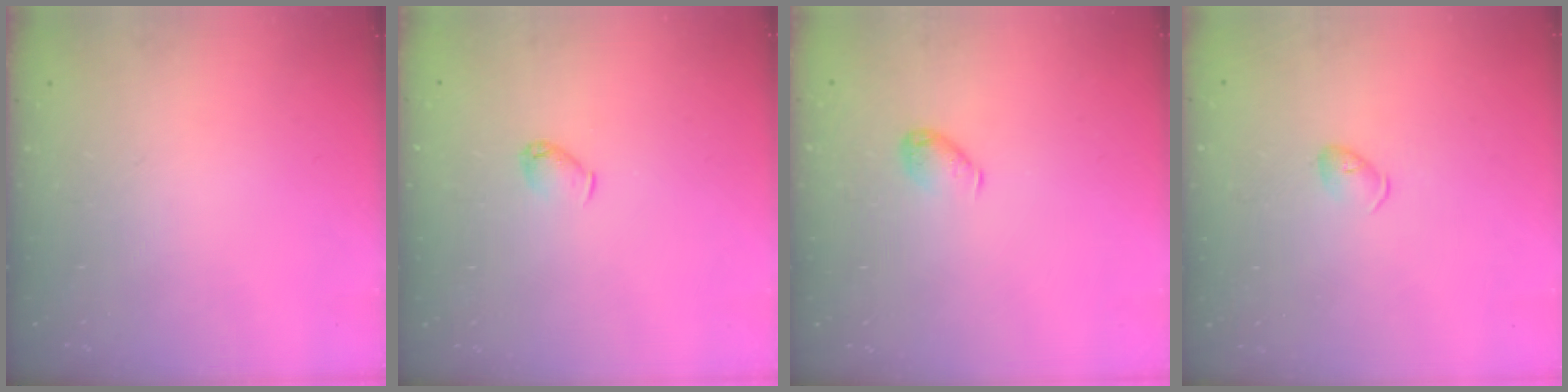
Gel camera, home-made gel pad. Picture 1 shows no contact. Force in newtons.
{"total": 3.7, "press": 3.7, "slide": 0.7}
{"total": 5.1, "press": 5.1, "slide": 0.4}
{"total": 3.8, "press": 3.7, "slide": 0.8}